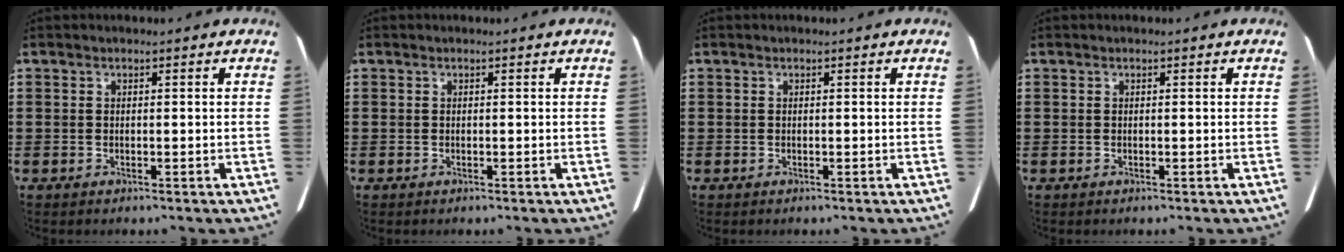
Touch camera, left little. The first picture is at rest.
{"total": 0.0}
{"total": 0.0}
{"total": 0.0}